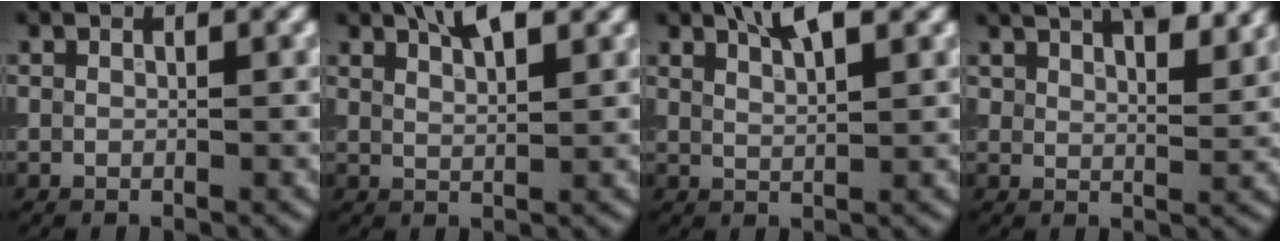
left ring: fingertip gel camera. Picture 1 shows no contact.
{"total": 2.5, "force": [2.0, 0.5, 1.4], "torque": [-0.017, 0.005, 0.035]}
{"total": 2.7, "force": [2.1, 0.4, 1.6], "torque": [-0.018, 0.005, 0.038]}
{"total": 6.6, "force": [4.9, 2.4, 3.9], "torque": [-0.050, 0.019, 0.061]}